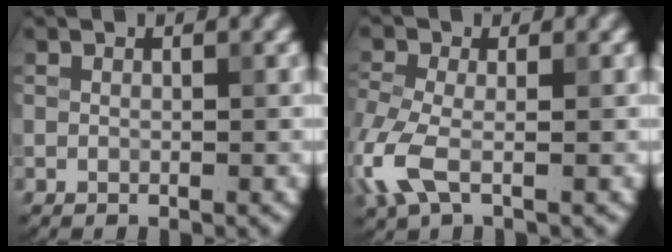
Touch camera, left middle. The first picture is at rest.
{"total": 4.7, "force": [-1.8, 2.3, 3.7], "torque": [-0.107, -0.008, -0.046]}